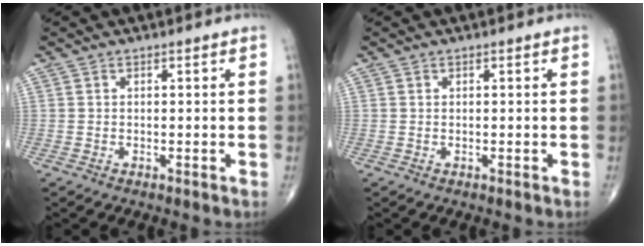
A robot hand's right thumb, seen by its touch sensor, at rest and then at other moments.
{"total": 0.0}